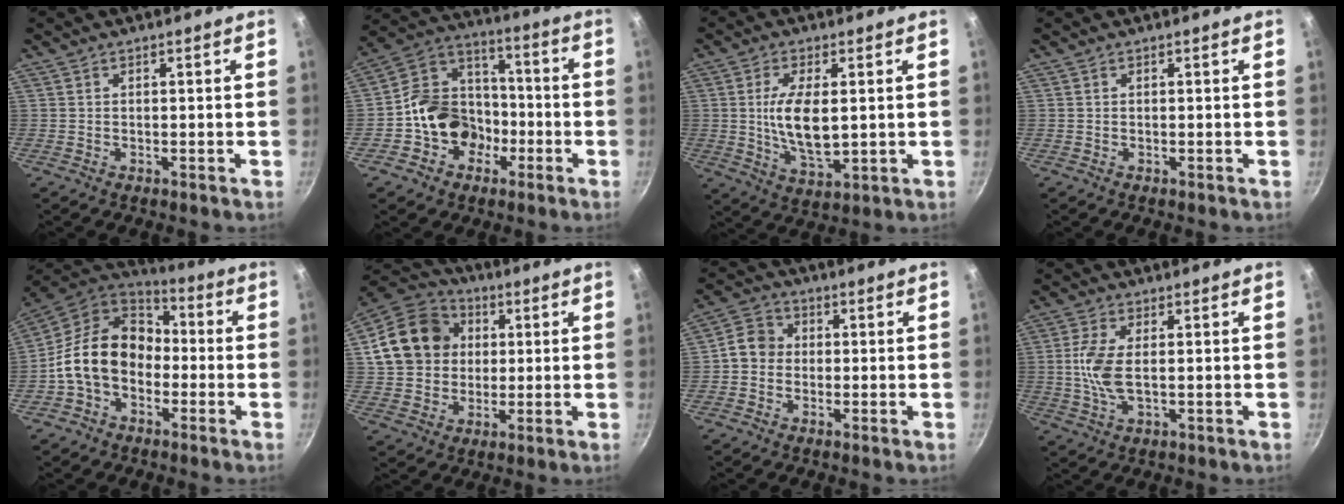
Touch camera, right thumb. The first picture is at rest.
{"total": 13.8, "force": [-4.5, 11.6, 6.0], "torque": [-0.064, 0.054, -0.089]}
{"total": 10.4, "force": [0.8, 4.5, 9.4], "torque": [-0.175, -0.010, 0.023]}
{"total": 0.0}
{"total": 16.4, "force": [-2.4, 12.5, 10.3], "torque": [-0.148, 0.048, -0.061]}
{"total": 17.2, "force": [3.0, 14.6, 8.7], "torque": [-0.137, 0.024, 0.047]}
{"total": 5.8, "force": [-0.4, 5.2, 2.7], "torque": [-0.024, 0.014, -0.025]}
{"total": 7.2, "force": [0.3, 3.3, 6.4], "torque": [-0.142, 0.001, 0.004]}